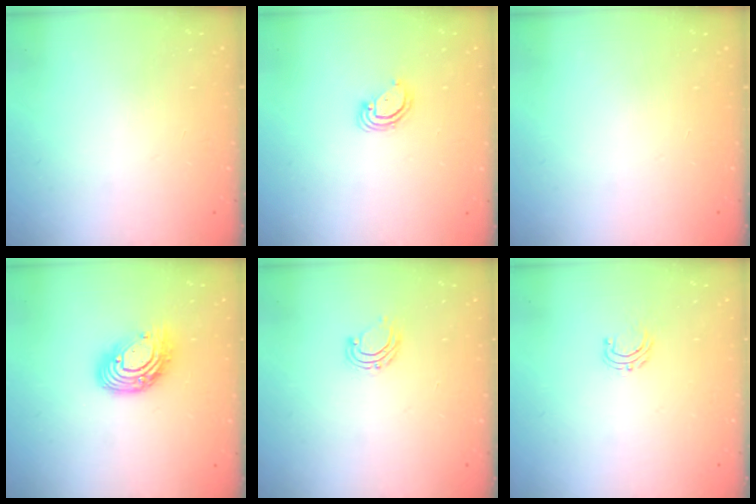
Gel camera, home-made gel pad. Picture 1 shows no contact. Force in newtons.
{"total": 3.2, "press": 3.2, "slide": 0.2}
{"total": 0.0}
{"total": 11.5, "press": 11.4, "slide": 0.9}
{"total": 6.6, "press": 6.6, "slide": 0.5}
{"total": 4.3, "press": 4.3, "slide": 0.3}